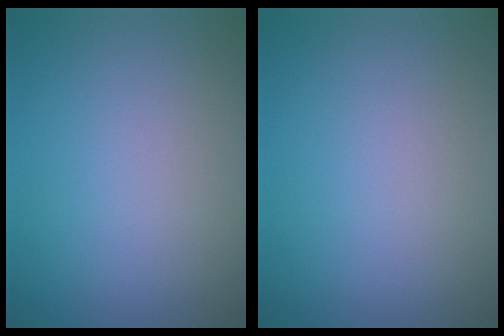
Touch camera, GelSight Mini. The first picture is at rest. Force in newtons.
{"total": 0.0}